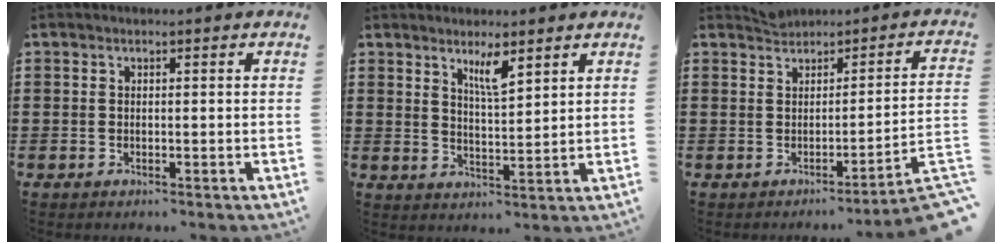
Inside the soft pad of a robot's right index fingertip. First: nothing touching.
{"total": 4.4, "force": [3.1, 0.9, 3.1], "torque": [-0.060, -0.001, 0.052]}
{"total": 2.3, "force": [-0.5, -0.8, 2.1], "torque": [-0.040, -0.014, -0.010]}